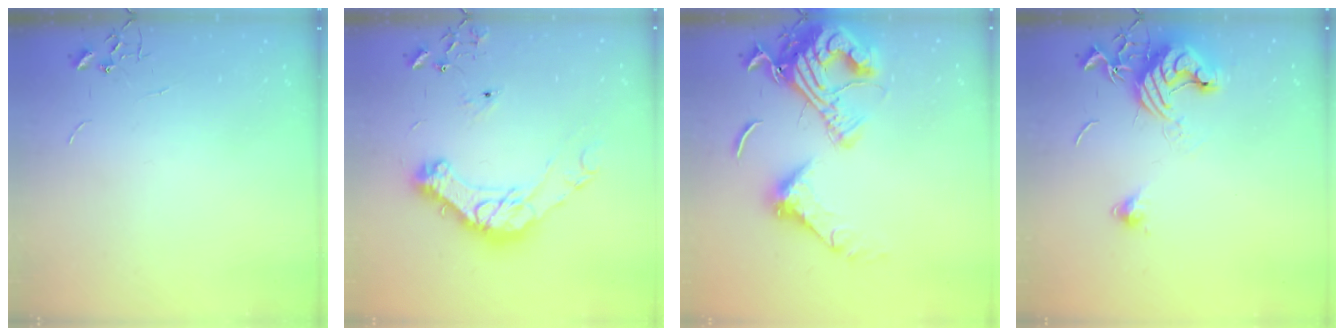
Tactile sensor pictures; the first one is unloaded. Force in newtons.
{"total": 17.8, "press": 17.7, "slide": 1.8}
{"total": 21.7, "press": 21.5, "slide": 2.5}
{"total": 12.8, "press": 12.7, "slide": 1.6}